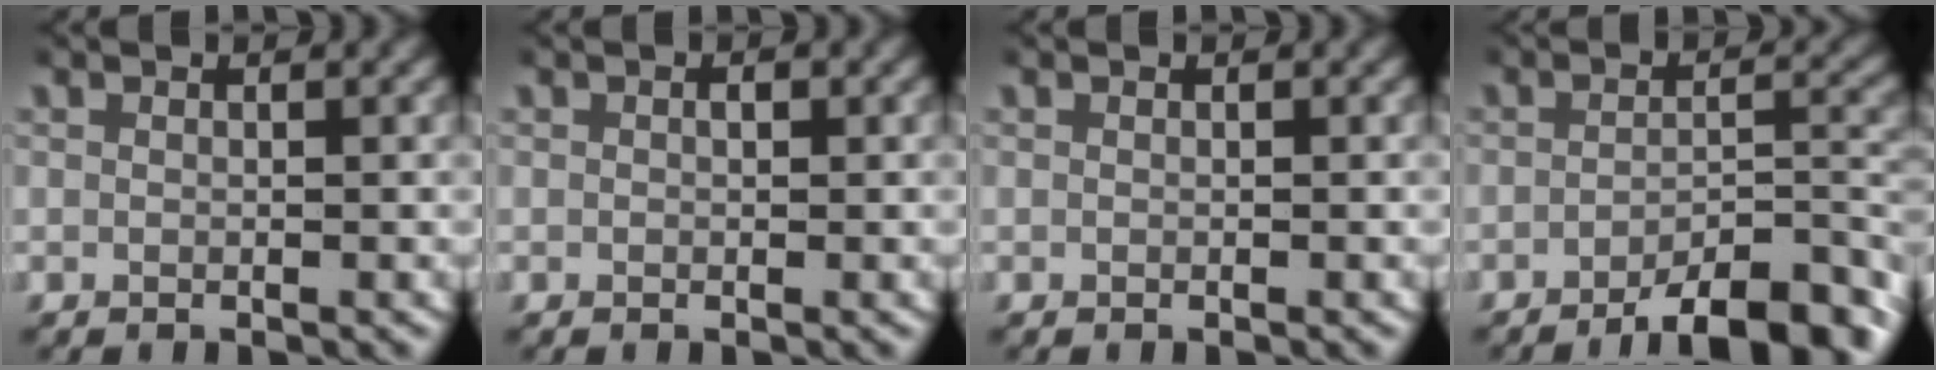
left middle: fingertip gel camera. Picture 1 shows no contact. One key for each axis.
{"total": 0.6, "fx": 0.1, "fy": 0.4, "fz": 0.4, "tx": -0.008, "ty": -0.001, "tz": 0.002}
{"total": 0.0}
{"total": 7.4, "fx": -5.9, "fy": 1.3, "fz": 4.2, "tx": -0.039, "ty": 0.001, "tz": -0.093}